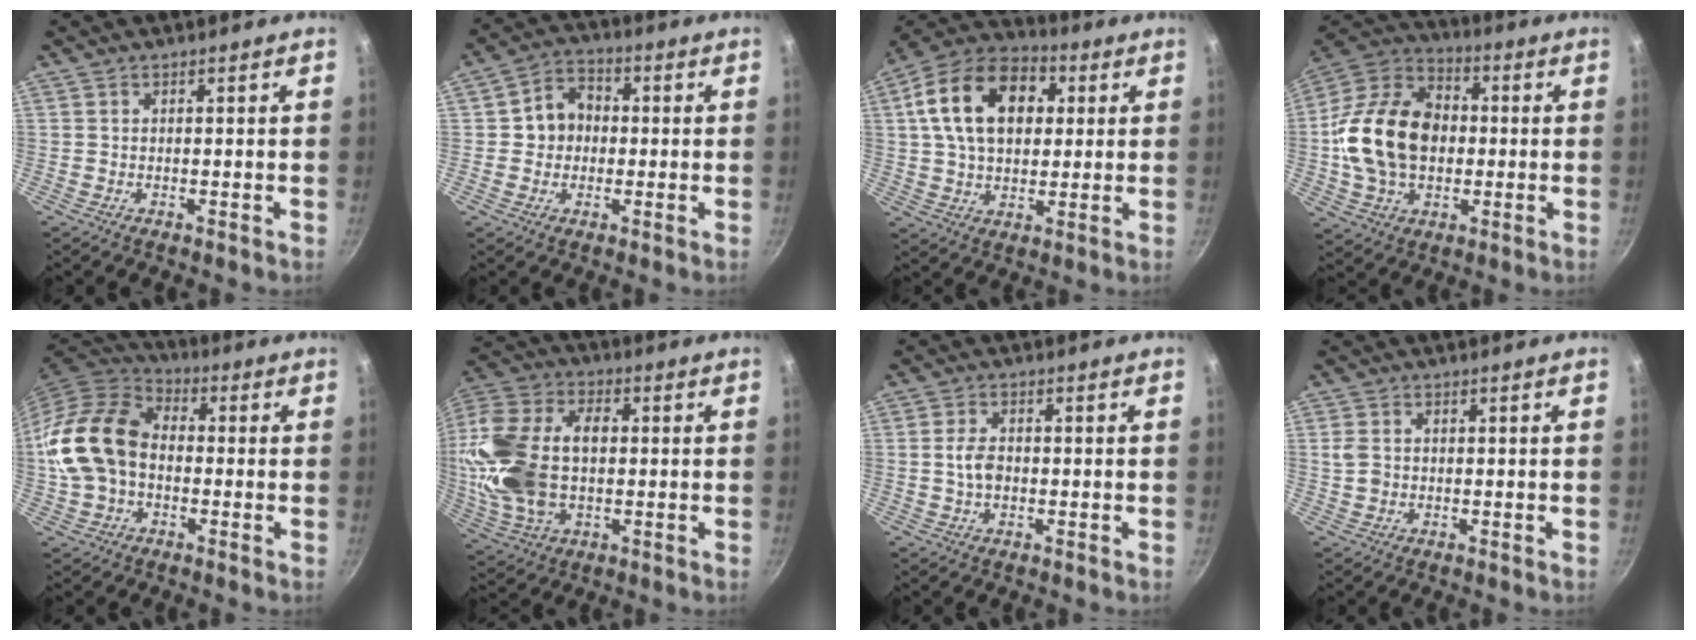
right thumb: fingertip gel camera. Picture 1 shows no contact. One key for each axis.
{"total": 7.4, "fx": 0.2, "fy": 6.4, "fz": 3.7, "tx": -0.023, "ty": 0.016, "tz": -0.010}
{"total": 19.2, "fx": 4.5, "fy": 12.9, "fz": 13.5, "tx": -0.207, "ty": 0.018, "tz": 0.063}
{"total": 20.5, "fx": -0.3, "fy": 14.9, "fz": 14.1, "tx": -0.229, "ty": 0.031, "tz": -0.014}
{"total": 15.8, "fx": -0.9, "fy": 11.5, "fz": 10.9, "tx": -0.185, "ty": 0.036, "tz": -0.030}
{"total": 22.6, "fx": 0.4, "fy": 14.5, "fz": 17.4, "tx": -0.346, "ty": 0.025, "tz": 0.008}
{"total": 4.1, "fx": -0.3, "fy": 2.7, "fz": 3.1, "tx": -0.053, "ty": 0.010, "tz": -0.009}
{"total": 2.9, "fx": 0.0, "fy": 2.4, "fz": 1.7, "tx": -0.033, "ty": 0.003, "tz": 0.000}